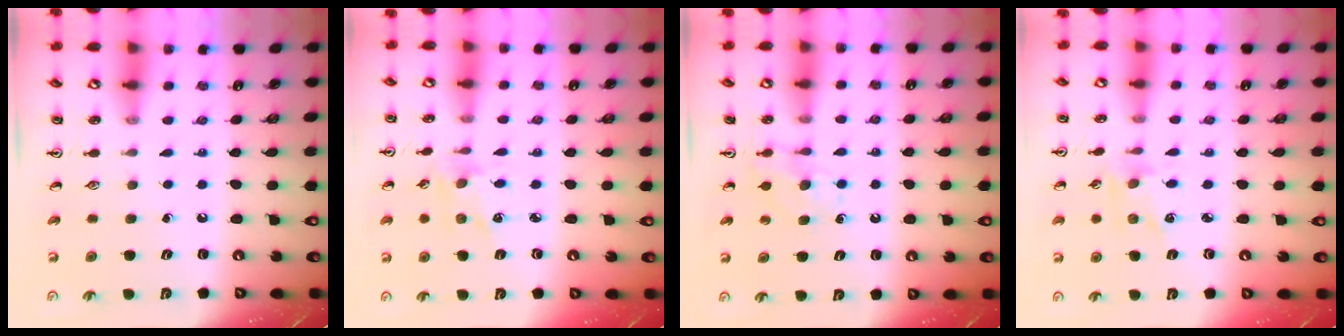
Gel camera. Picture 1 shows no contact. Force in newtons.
{"total": 1.7, "press": 1.7, "slide": 0.3}
{"total": 4.7, "press": 4.7, "slide": 0.5}
{"total": 2.2, "press": 2.2, "slide": 0.2}